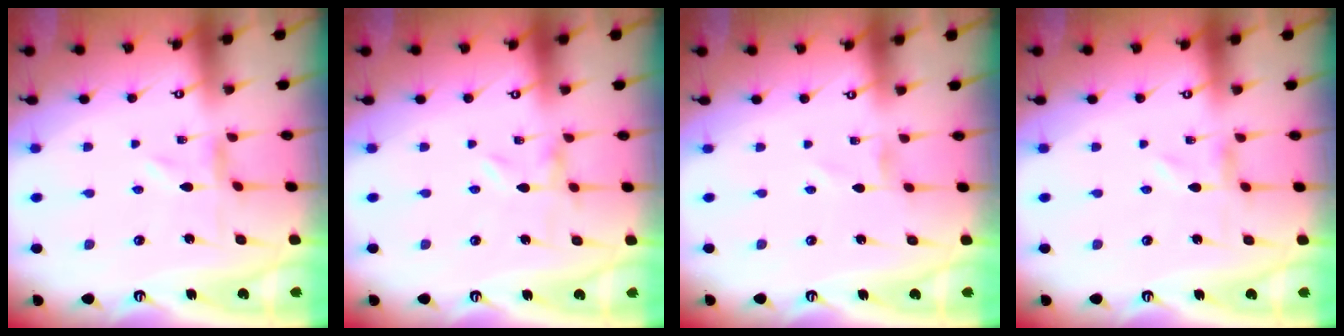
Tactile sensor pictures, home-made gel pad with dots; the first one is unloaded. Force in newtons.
{"total": 0.0}
{"total": 0.0}
{"total": 0.0}